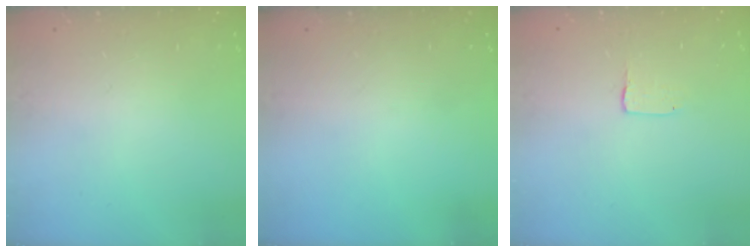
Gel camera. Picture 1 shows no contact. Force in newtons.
{"total": 0.0}
{"total": 1.3, "press": 1.2, "slide": 0.1}